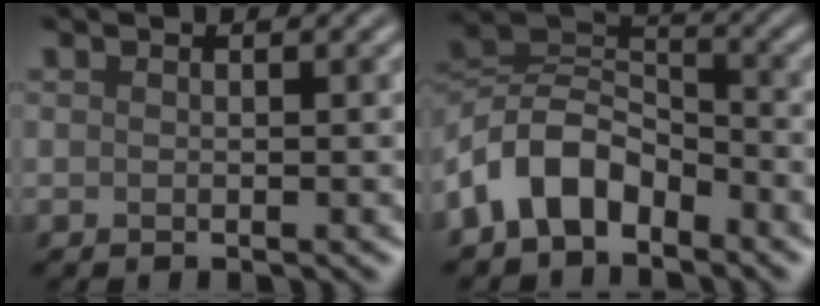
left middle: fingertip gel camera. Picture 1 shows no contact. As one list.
[{"total": 7.0, "force": [-4.0, 4.1, 3.9], "torque": [-0.069, 0.009, -0.092]}]